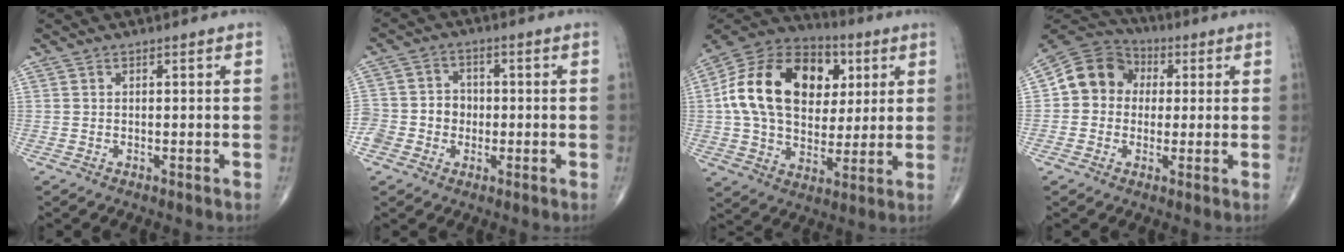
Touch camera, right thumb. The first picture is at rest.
{"total": 7.4, "force": [-1.7, 6.8, 2.5], "torque": [-0.024, 0.027, -0.031]}
{"total": 24.7, "force": [5.0, 17.1, 17.1], "torque": [-0.292, 0.012, 0.082]}
{"total": 10.4, "force": [1.1, 9.1, 4.8], "torque": [-0.061, 0.025, 0.003]}